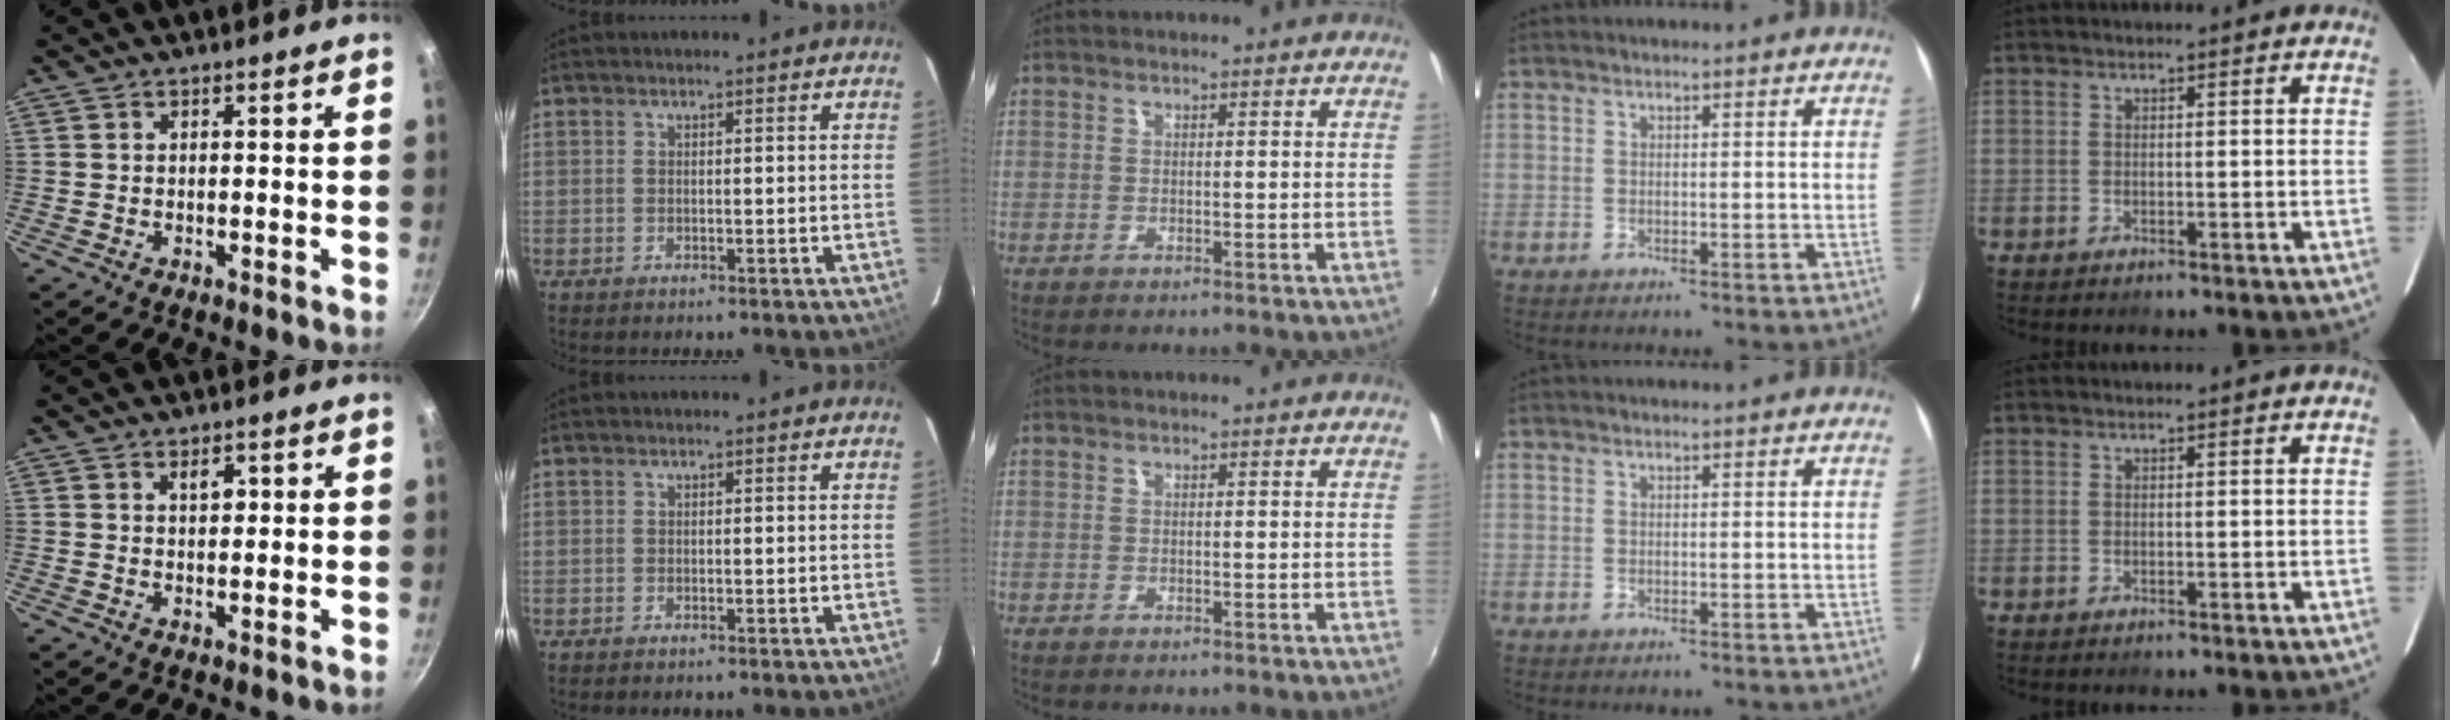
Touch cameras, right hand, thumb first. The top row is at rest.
{"thumb": {"total": 2.5, "force": [0.8, 1.5, 1.8], "torque": [-0.016, -0.005, 0.011]}}